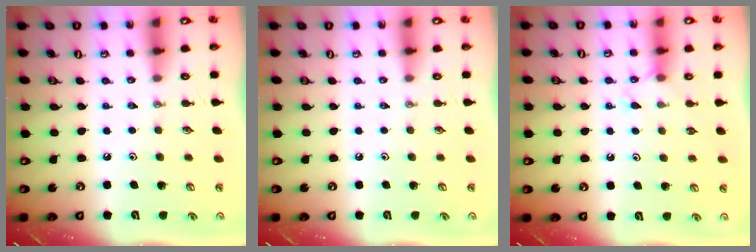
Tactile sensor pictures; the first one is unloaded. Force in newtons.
{"total": 0.0}
{"total": 6.5, "press": 6.4, "slide": 0.6}